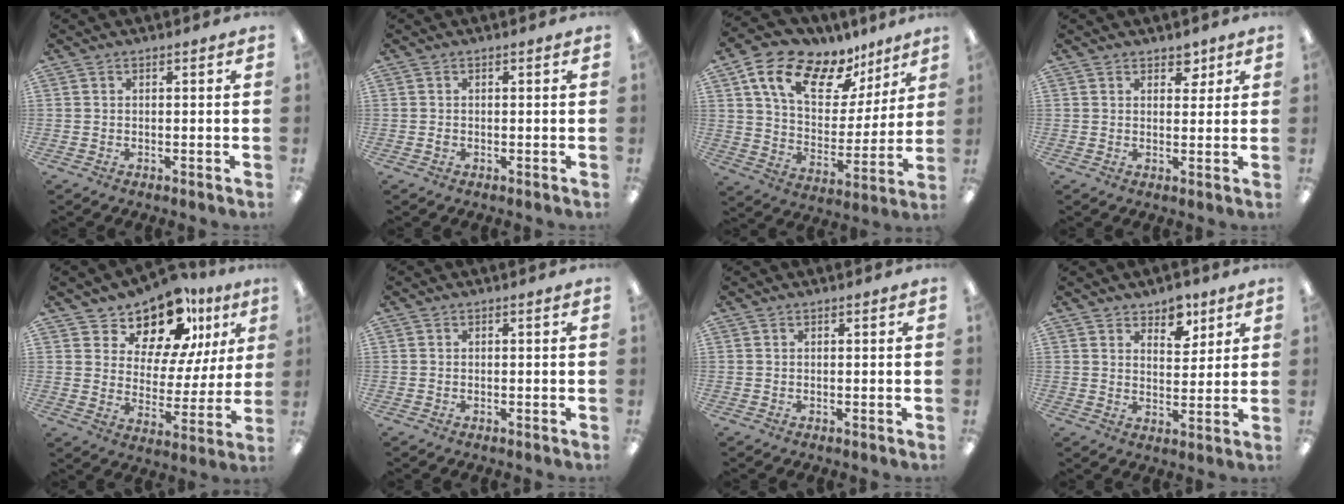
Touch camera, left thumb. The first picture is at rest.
{"total": 0.6, "force": [0.0, 0.5, 0.4], "torque": [-0.009, 0.003, -0.002]}
{"total": 17.2, "force": [11.0, 9.2, 9.4], "torque": [-0.168, -0.058, 0.197]}
{"total": 3.8, "force": [2.8, 2.2, 1.4], "torque": [-0.002, -0.015, 0.045]}
{"total": 14.6, "force": [11.9, 6.6, 5.4], "torque": [-0.101, -0.089, 0.213]}
{"total": 0.0}
{"total": 0.0}
{"total": 6.4, "force": [5.0, 3.5, 2.0], "torque": [-0.009, -0.034, 0.084]}